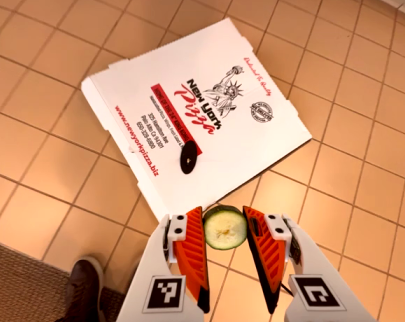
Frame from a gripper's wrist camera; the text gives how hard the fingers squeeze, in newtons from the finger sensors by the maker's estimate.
{"total": 7.5, "left": 7.3, "right": 7.7}